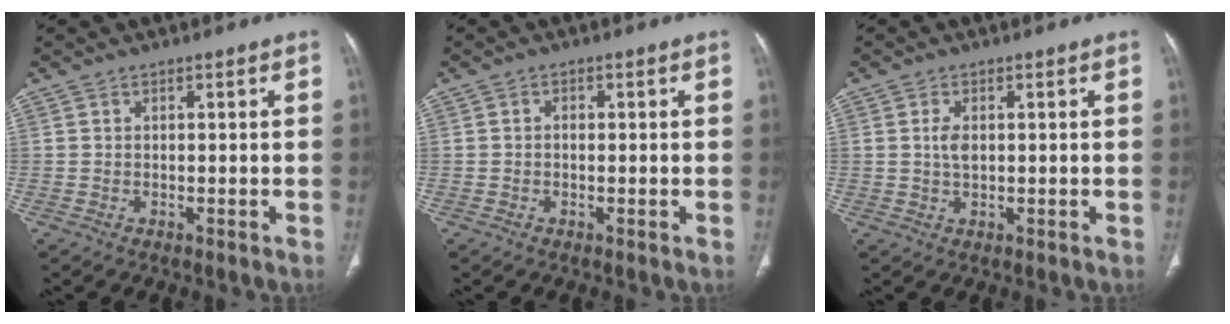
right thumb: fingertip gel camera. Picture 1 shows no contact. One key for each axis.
{"total": 1.0, "fx": -0.1, "fy": 0.8, "fz": 0.6, "tx": -0.007, "ty": 0.005, "tz": -0.004}
{"total": 2.7, "fx": 0.4, "fy": 1.5, "fz": 2.2, "tx": -0.042, "ty": -0.002, "tz": 0.009}